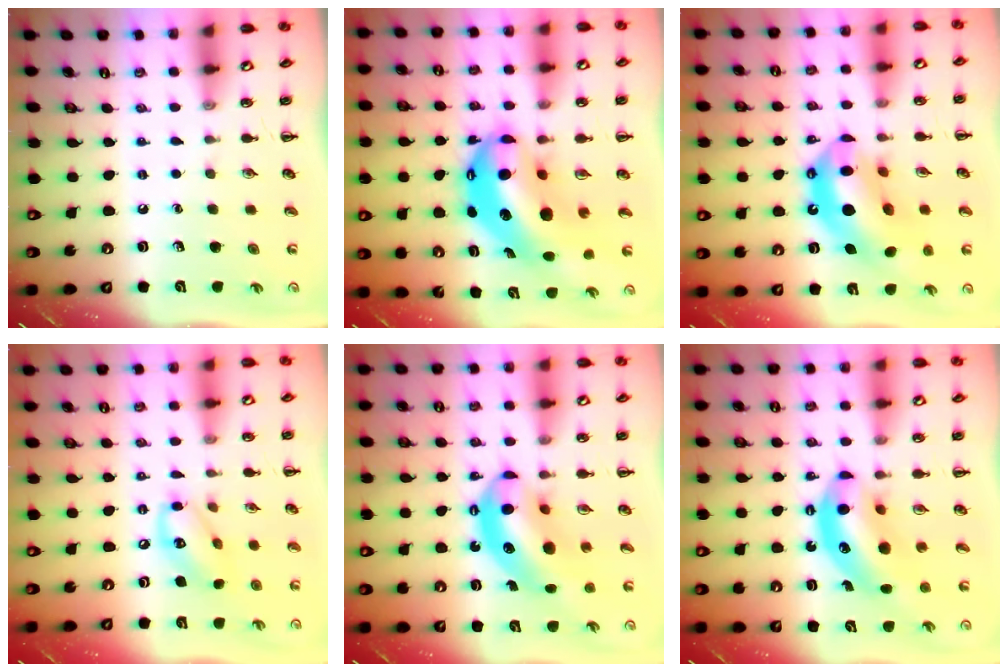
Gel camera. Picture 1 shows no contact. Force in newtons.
{"total": 14.5, "press": 14.1, "slide": 3.4}
{"total": 17.5, "press": 16.8, "slide": 4.9}
{"total": 11.6, "press": 11.4, "slide": 2.1}
{"total": 13.2, "press": 12.7, "slide": 3.7}
{"total": 11.9, "press": 11.5, "slide": 3.2}